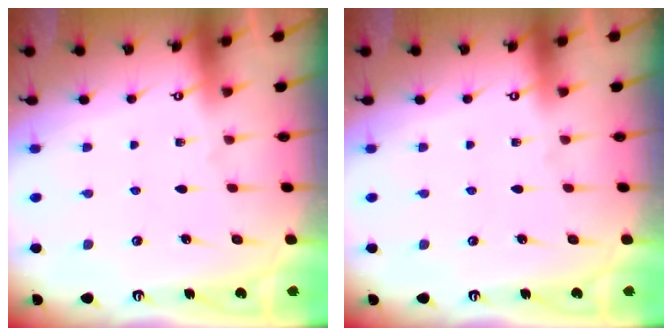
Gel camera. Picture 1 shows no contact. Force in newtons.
{"total": 0.0}